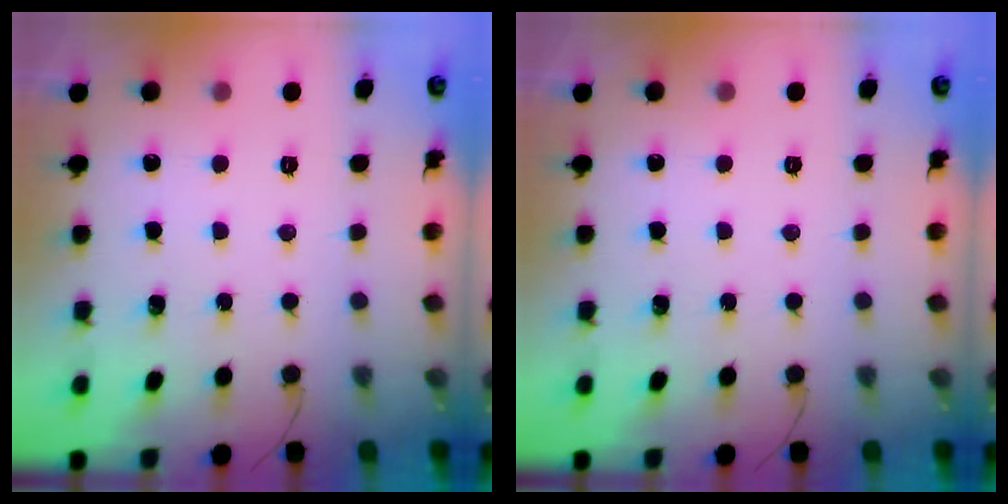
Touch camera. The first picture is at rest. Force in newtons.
{"total": 0.0}